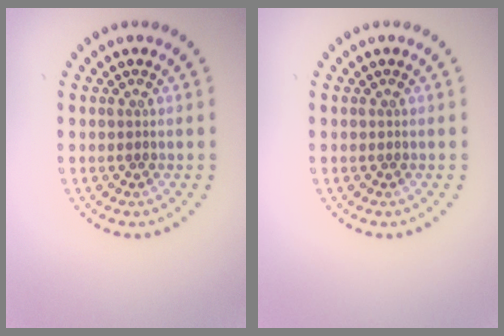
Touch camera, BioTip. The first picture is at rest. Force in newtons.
{"total": 0.0}